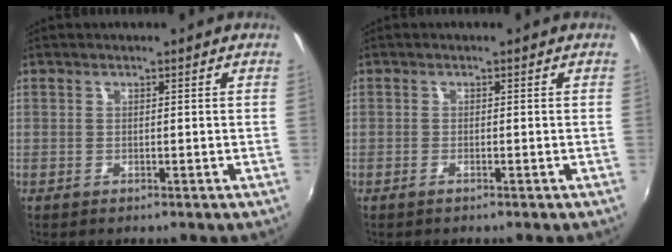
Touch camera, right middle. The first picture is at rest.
{"total": 0.7, "force": [-0.5, -0.1, 0.4], "torque": [-0.008, -0.001, -0.012]}